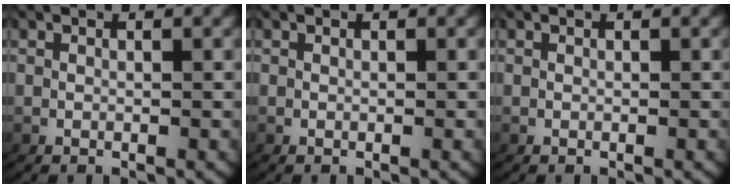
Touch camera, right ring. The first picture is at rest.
{"total": 0.0}
{"total": 0.0}